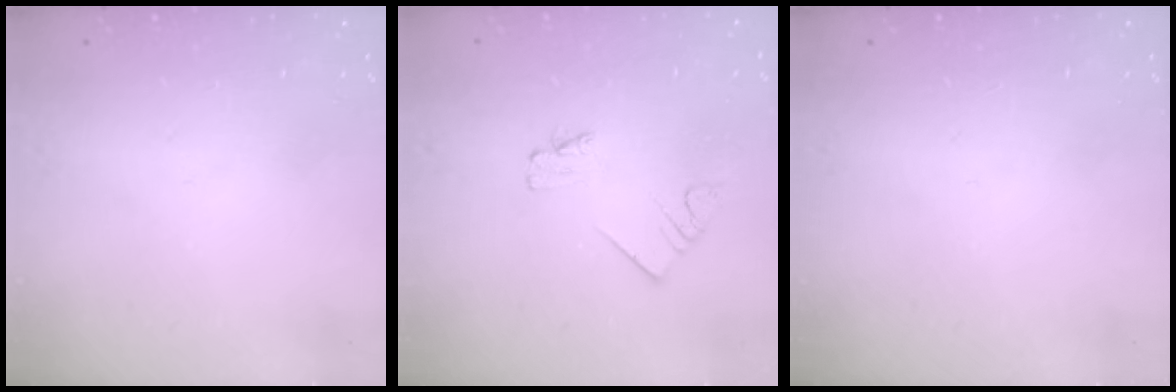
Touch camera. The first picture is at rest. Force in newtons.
{"total": 2.0, "press": 2.0, "slide": 0.3}
{"total": 0.0}